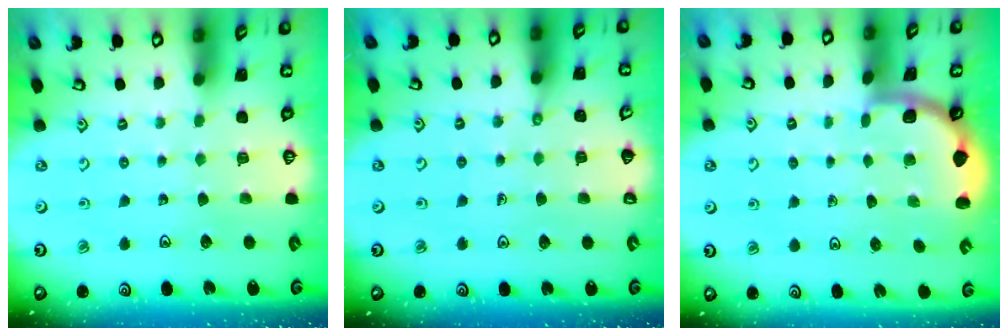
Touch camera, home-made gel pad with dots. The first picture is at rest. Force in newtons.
{"total": 2.3, "press": 2.3, "slide": 0.5}
{"total": 1.9, "press": 1.9, "slide": 0.0}